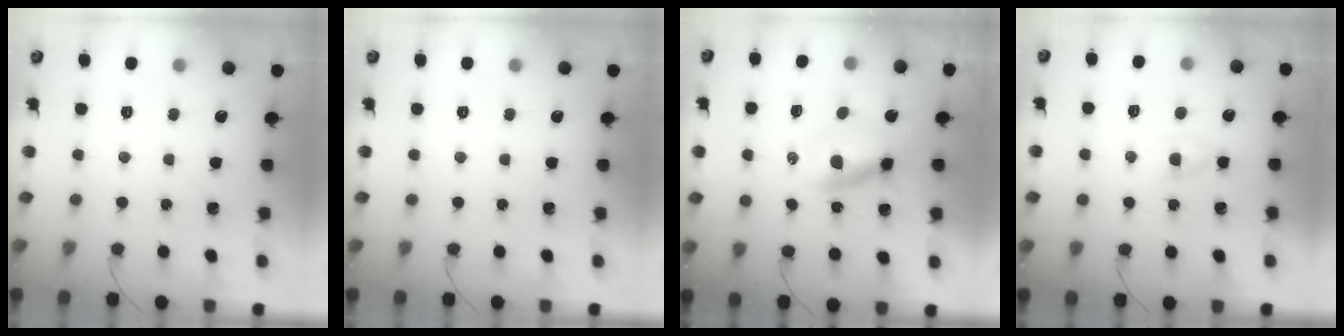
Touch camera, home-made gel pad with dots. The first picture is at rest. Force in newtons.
{"total": 0.0}
{"total": 5.5, "press": 5.4, "slide": 0.6}
{"total": 1.6, "press": 1.5, "slide": 0.6}